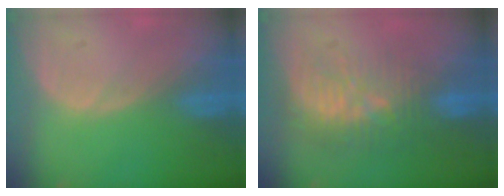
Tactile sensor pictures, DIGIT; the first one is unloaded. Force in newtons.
{"total": 9.8, "press": 8.9, "slide": 4.0}